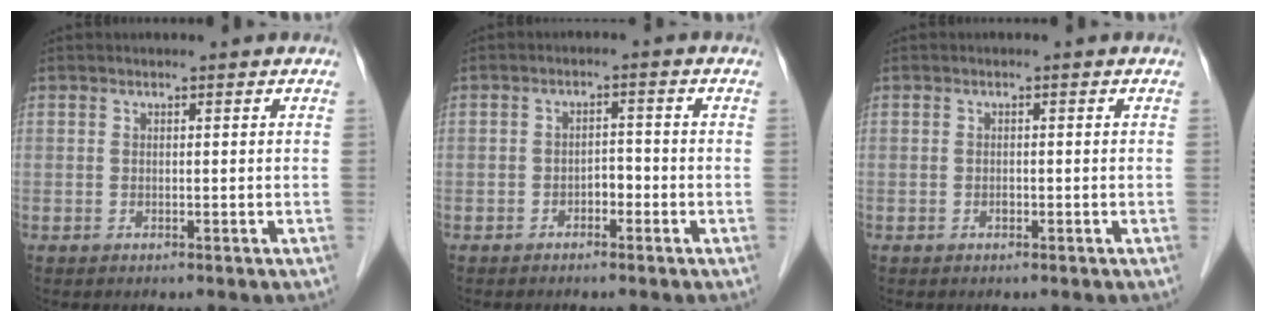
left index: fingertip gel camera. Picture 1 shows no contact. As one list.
[{"total": 2.2, "force": [-1.4, 1.2, 1.2], "torque": [-0.014, 0.005, -0.023]}, {"total": 0.6, "force": [-0.4, 0.3, 0.2], "torque": [-0.004, -0.001, -0.008]}]